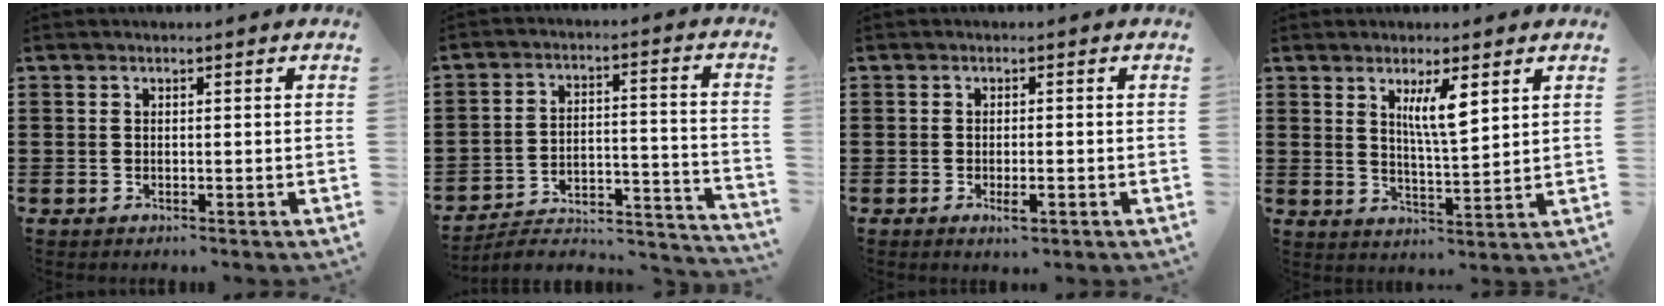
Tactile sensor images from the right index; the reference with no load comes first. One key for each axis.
{"total": 3.9, "fx": -3.3, "fy": 1.5, "fz": 1.4, "tx": -0.029, "ty": -0.004, "tz": -0.071}
{"total": 2.1, "fx": -0.9, "fy": 0.7, "fz": 1.7, "tx": -0.030, "ty": -0.001, "tz": -0.016}
{"total": 5.8, "fx": 2.7, "fy": 1.3, "fz": 4.9, "tx": -0.095, "ty": 0.002, "tz": 0.043}